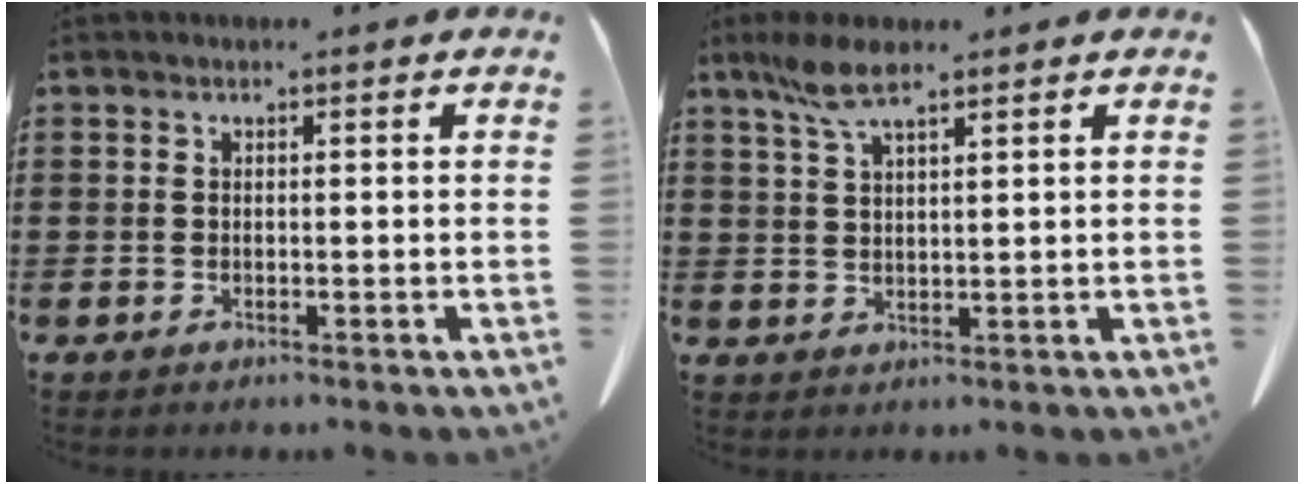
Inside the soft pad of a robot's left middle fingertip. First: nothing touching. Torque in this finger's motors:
{"motor_torque": [1.42, 0.72, 0.08, 0.09]}